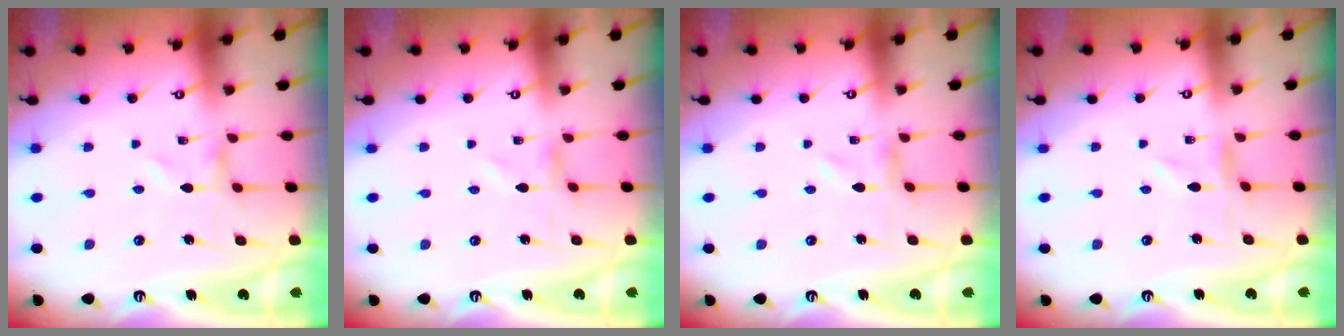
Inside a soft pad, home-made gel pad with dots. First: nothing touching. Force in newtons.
{"total": 0.7, "press": 0.6, "slide": 0.3}
{"total": 0.0}
{"total": 0.7, "press": 0.7, "slide": 0.2}